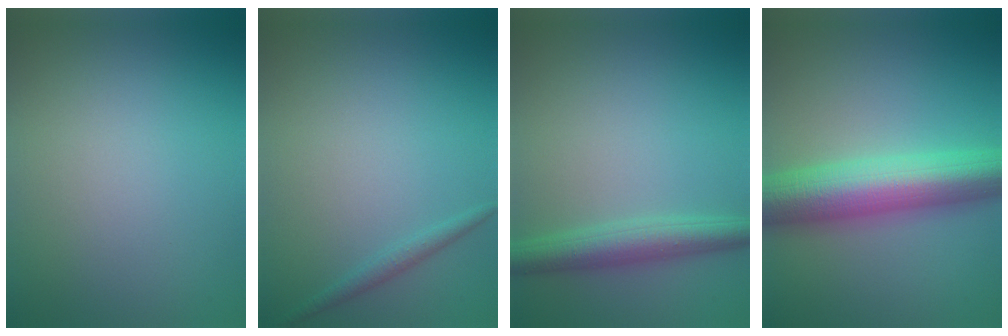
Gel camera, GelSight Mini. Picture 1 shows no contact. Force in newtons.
{"total": 1.2, "press": 1.2, "slide": 0.1}
{"total": 3.8, "press": 3.8, "slide": 0.1}
{"total": 9.9, "press": 9.9, "slide": 0.1}